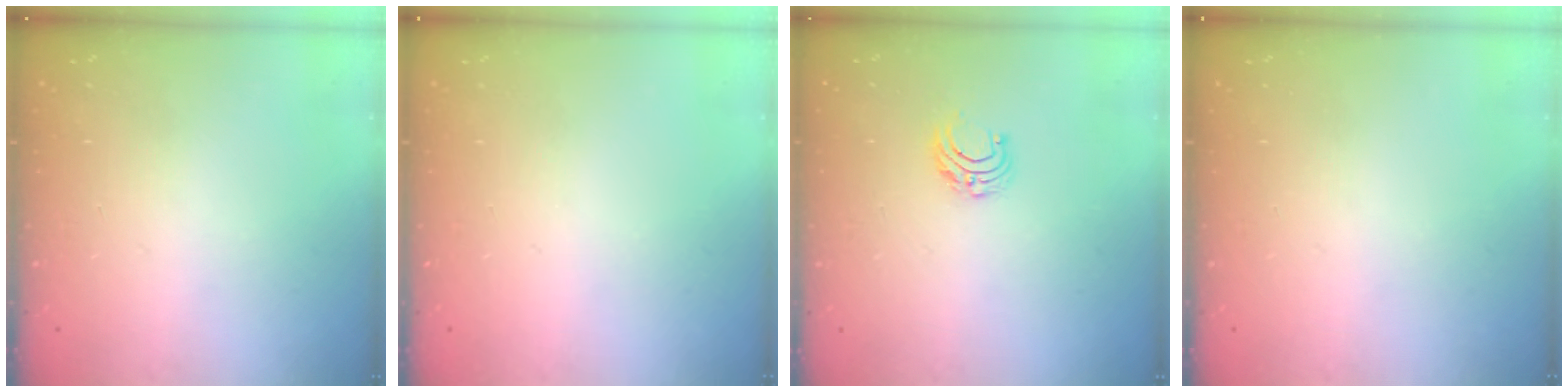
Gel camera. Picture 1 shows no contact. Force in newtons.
{"total": 0.0}
{"total": 5.0, "press": 5.0, "slide": 0.4}
{"total": 0.0}